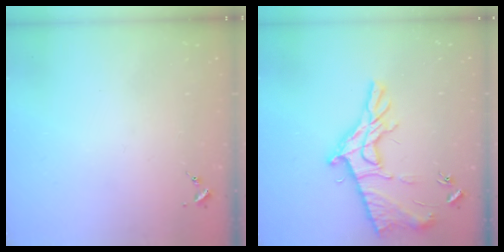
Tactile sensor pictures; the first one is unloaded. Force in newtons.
{"total": 17.4, "press": 17.3, "slide": 0.9}